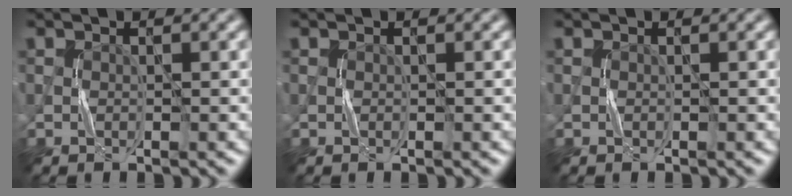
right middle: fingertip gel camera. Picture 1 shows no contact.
{"total": 0.0}
{"total": 0.0}